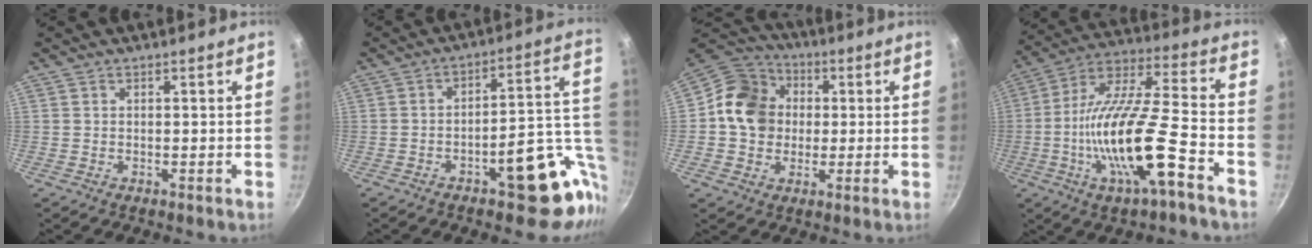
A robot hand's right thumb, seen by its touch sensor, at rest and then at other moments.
{"total": 17.1, "force": [-5.3, 7.1, 14.6], "torque": [-0.135, 0.040, -0.066]}
{"total": 13.1, "force": [1.2, 11.3, 6.4], "torque": [-0.084, 0.020, 0.002]}
{"total": 20.3, "force": [-7.3, 5.1, 18.3], "torque": [-0.327, 0.035, -0.141]}